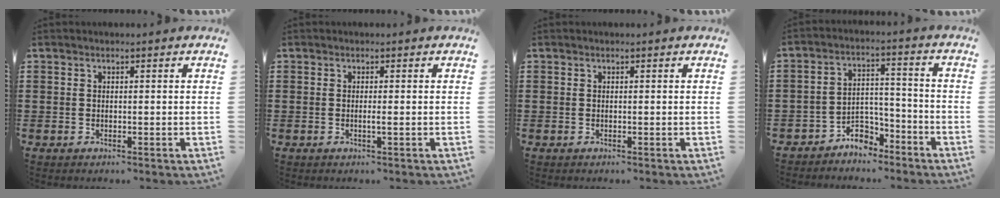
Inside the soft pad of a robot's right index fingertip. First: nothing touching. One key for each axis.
{"total": 0.8, "fx": -0.2, "fy": -0.1, "fz": 0.7, "tx": -0.013, "ty": -0.005, "tz": -0.003}
{"total": 0.0}
{"total": 4.6, "fx": -4.1, "fy": 2.2, "fz": 0.5, "tx": -0.017, "ty": 0.010, "tz": -0.084}